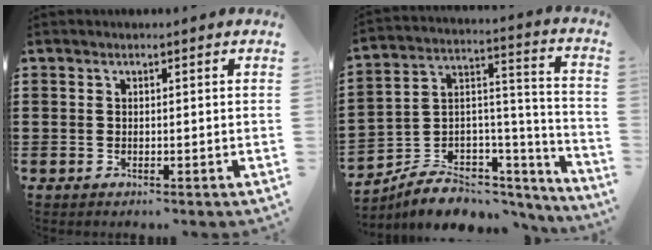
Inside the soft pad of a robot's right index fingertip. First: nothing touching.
{"total": 6.9, "force": [-4.9, 4.3, 2.1], "torque": [-0.039, 0.011, -0.084]}